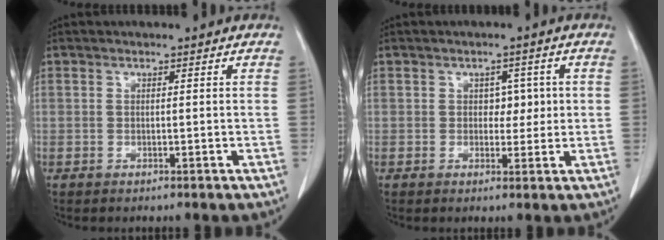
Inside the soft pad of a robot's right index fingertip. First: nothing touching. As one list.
[{"total": 3.1, "force": [0.4, 2.1, 2.3], "torque": [-0.020, 0.007, 0.006]}]